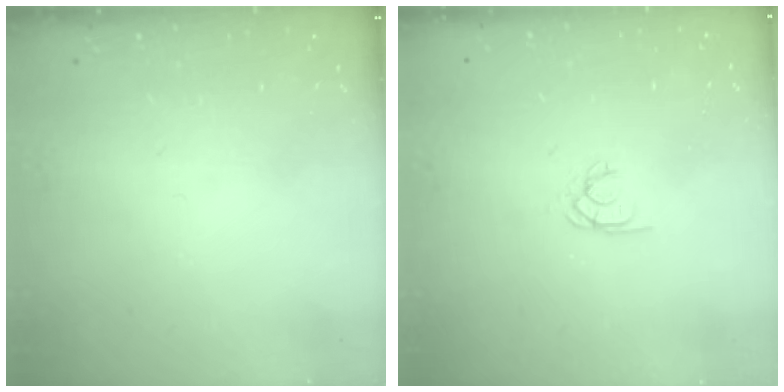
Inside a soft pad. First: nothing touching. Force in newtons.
{"total": 1.9, "press": 1.9, "slide": 0.2}